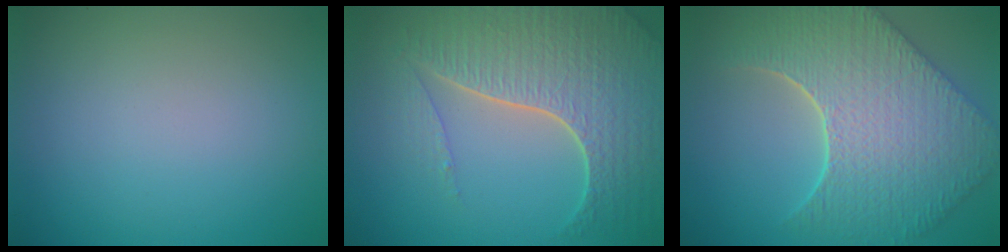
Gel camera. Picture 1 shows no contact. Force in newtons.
{"total": 7.1, "press": 5.2, "slide": 4.9}
{"total": 9.7, "press": 7.0, "slide": 6.7}